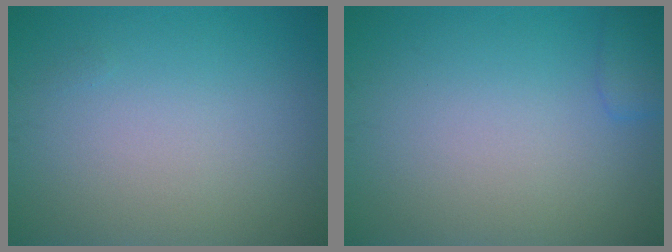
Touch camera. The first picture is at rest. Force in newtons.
{"total": 1.5, "press": 1.5, "slide": 0.1}